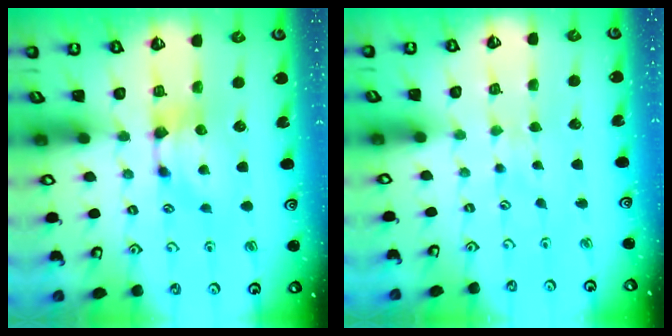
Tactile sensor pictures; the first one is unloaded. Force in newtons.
{"total": 3.6, "press": 3.6, "slide": 0.5}